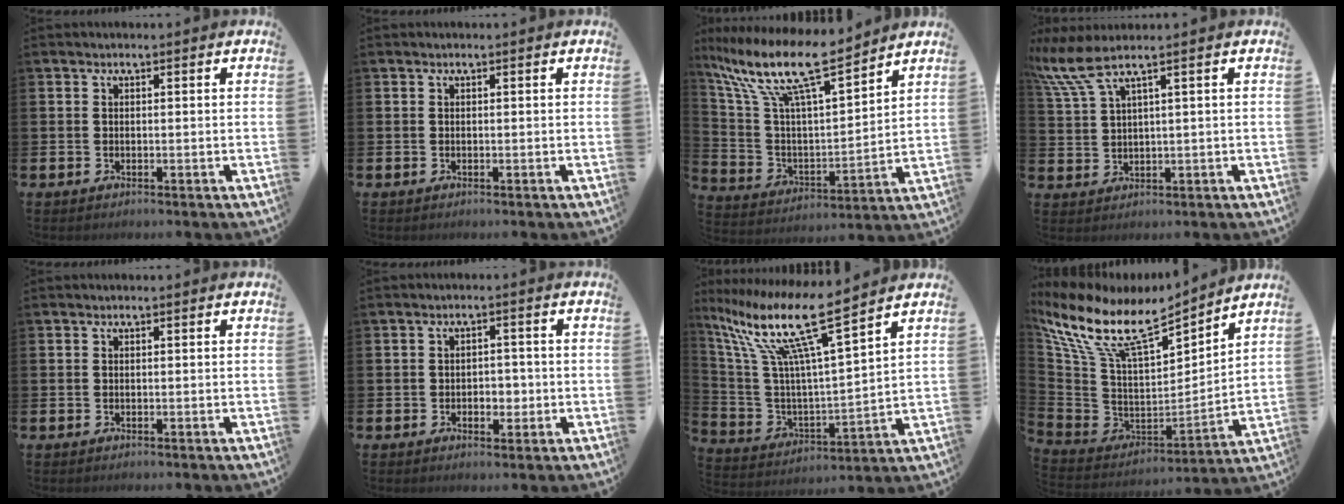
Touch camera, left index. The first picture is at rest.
{"total": 0.0}
{"total": 12.3, "force": [10.0, 1.9, 6.9], "torque": [-0.175, -0.060, 0.172]}
{"total": 5.6, "force": [3.8, 0.5, 4.1], "torque": [-0.100, -0.010, 0.061]}
{"total": 0.0}
{"total": 2.4, "force": [-0.7, 1.9, 1.4], "torque": [-0.006, -0.004, -0.022]}
{"total": 14.1, "force": [10.5, 1.7, 9.2], "torque": [-0.220, -0.060, 0.172]}
{"total": 11.3, "force": [9.1, 3.3, 5.9], "torque": [-0.159, -0.064, 0.159]}